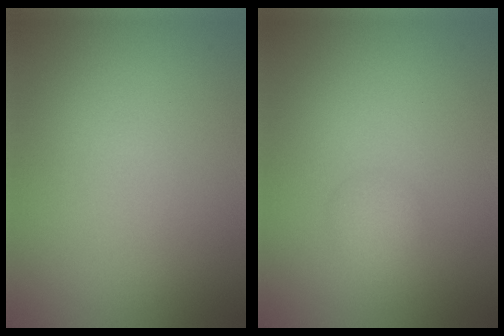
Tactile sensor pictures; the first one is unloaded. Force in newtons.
{"total": 1.4, "press": 1.4, "slide": 0.0}